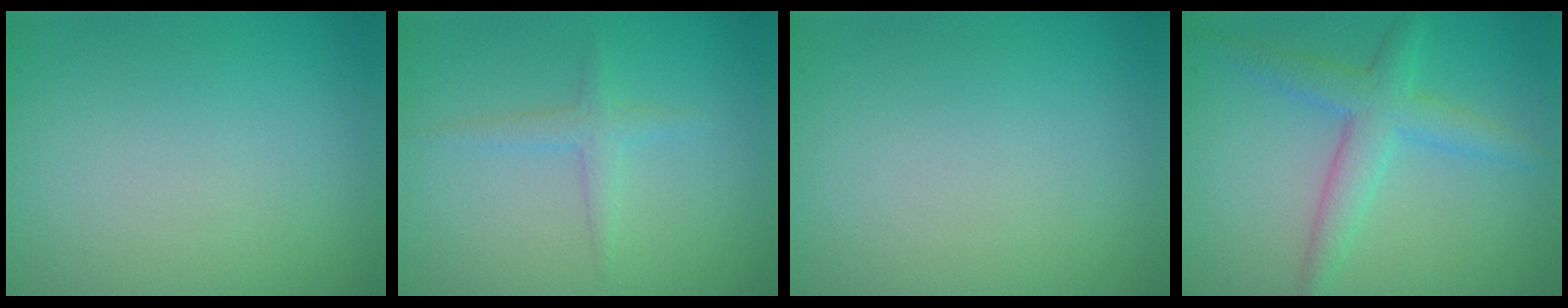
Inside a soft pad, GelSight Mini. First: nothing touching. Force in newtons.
{"total": 1.5, "press": 1.5, "slide": 0.1}
{"total": 0.0}
{"total": 3.7, "press": 3.7, "slide": 0.2}